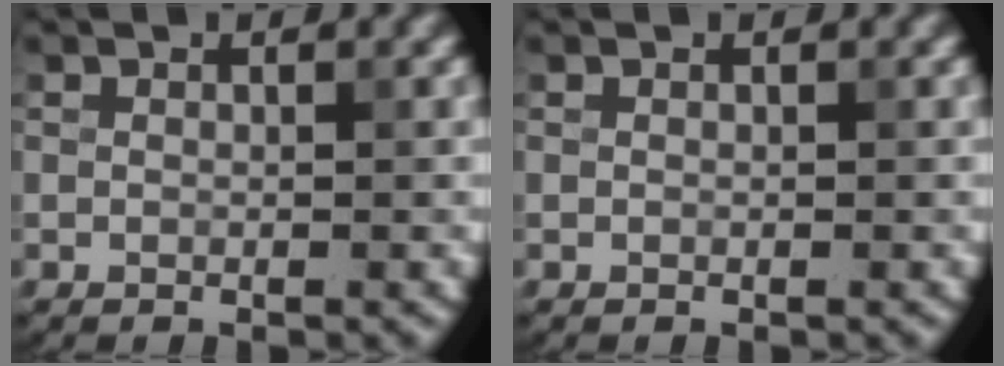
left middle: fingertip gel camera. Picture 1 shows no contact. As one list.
[{"total": 0.0}]